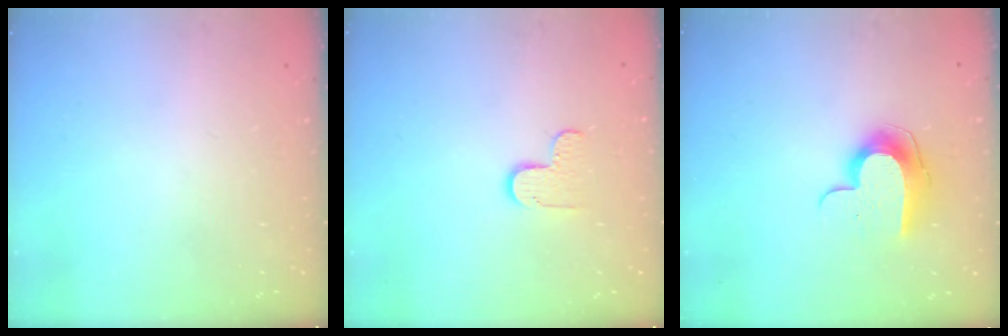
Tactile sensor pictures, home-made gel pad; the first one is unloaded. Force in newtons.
{"total": 5.7, "press": 5.7, "slide": 0.5}
{"total": 10.1, "press": 10.0, "slide": 1.0}